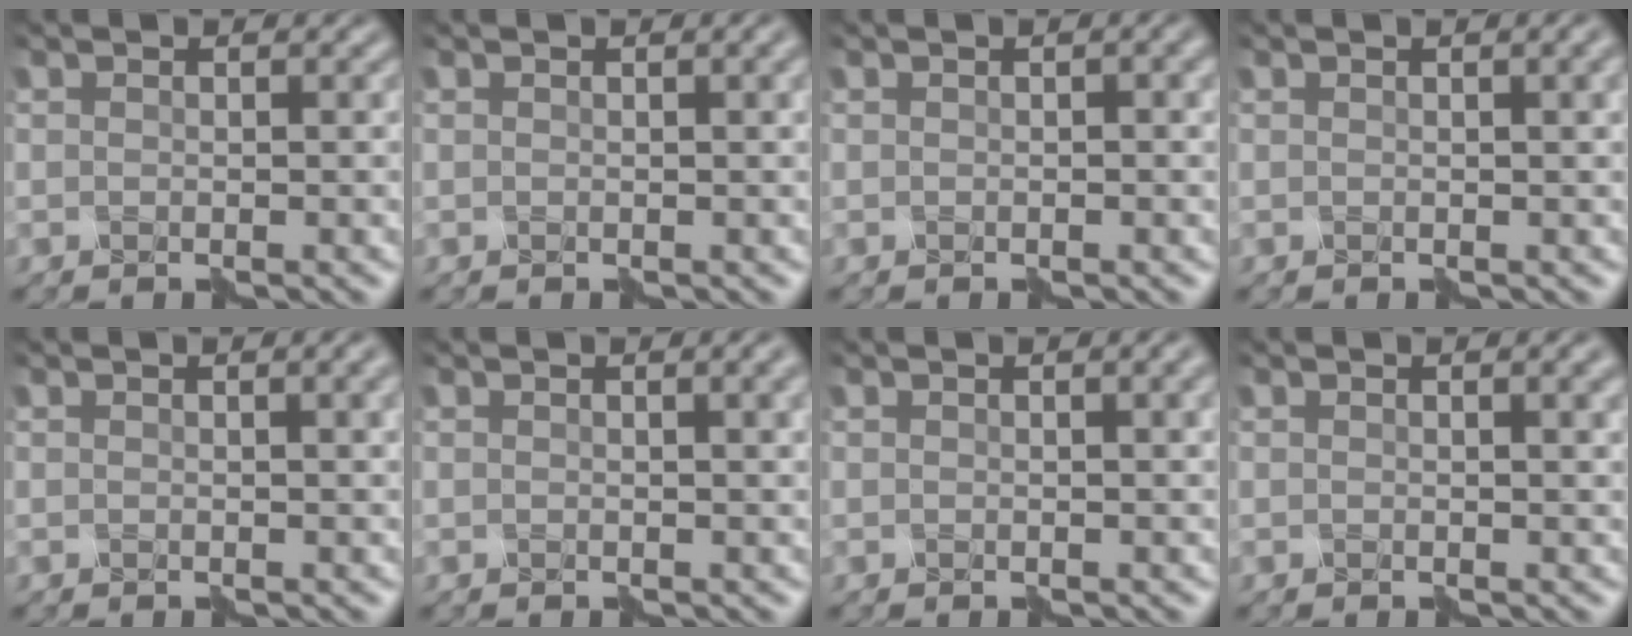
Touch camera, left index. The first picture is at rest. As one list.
[{"total": 1.7, "force": [0.5, 0.6, 1.5], "torque": [-0.014, 0.004, 0.004]}, {"total": 1.4, "force": [0.3, 0.4, 1.3], "torque": [-0.017, 0.001, 0.003]}, {"total": 2.6, "force": [0.8, 1.0, 2.3], "torque": [-0.016, 0.011, 0.001]}, {"total": 2.5, "force": [0.8, 0.9, 2.2], "torque": [-0.018, 0.008, 0.003]}, {"total": 2.9, "force": [1.0, 1.1, 2.5], "torque": [-0.020, 0.009, 0.004]}, {"total": 2.5, "force": [0.8, 0.9, 2.2], "torque": [-0.017, 0.010, 0.002]}, {"total": 1.9, "force": [0.7, 0.4, 1.7], "torque": [-0.018, 0.003, 0.007]}]